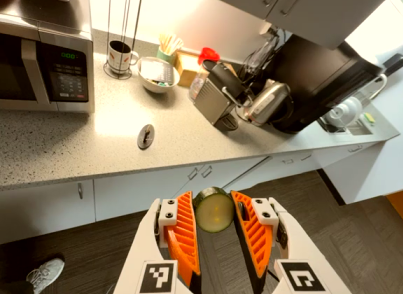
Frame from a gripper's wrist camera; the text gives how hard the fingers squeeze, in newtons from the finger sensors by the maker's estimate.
{"total": 8.3, "left": 7.8, "right": 8.8}